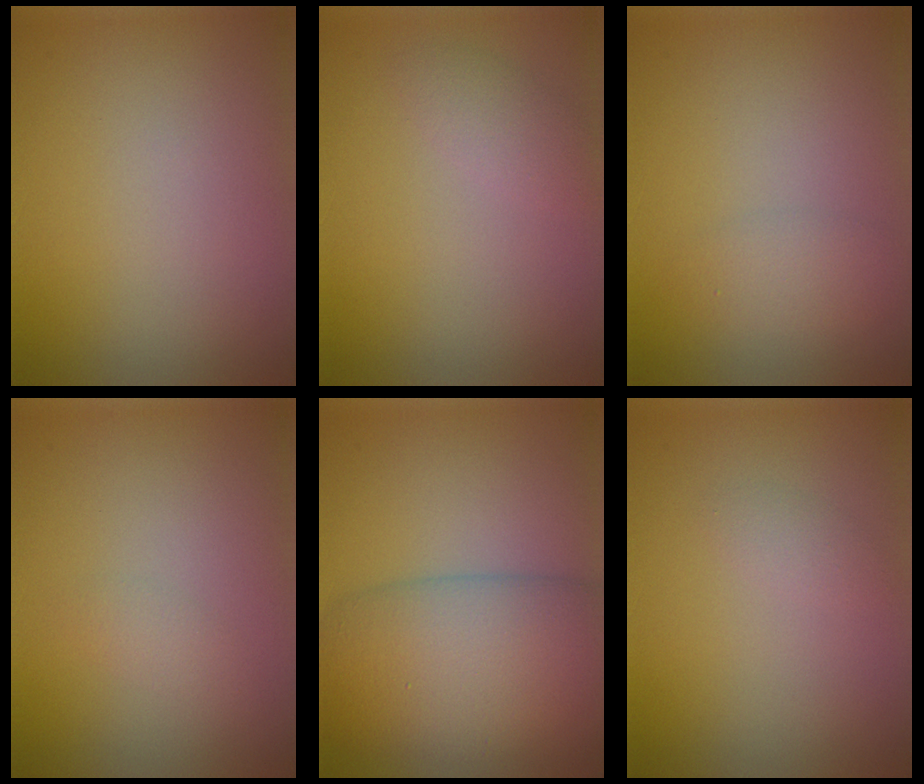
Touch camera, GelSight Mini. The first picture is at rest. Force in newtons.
{"total": 1.5, "press": 1.5, "slide": 0.1}
{"total": 1.7, "press": 1.7, "slide": 0.1}
{"total": 0.9, "press": 0.9, "slide": 0.0}
{"total": 9.9, "press": 9.9, "slide": 0.2}
{"total": 0.9, "press": 0.9, "slide": 0.0}